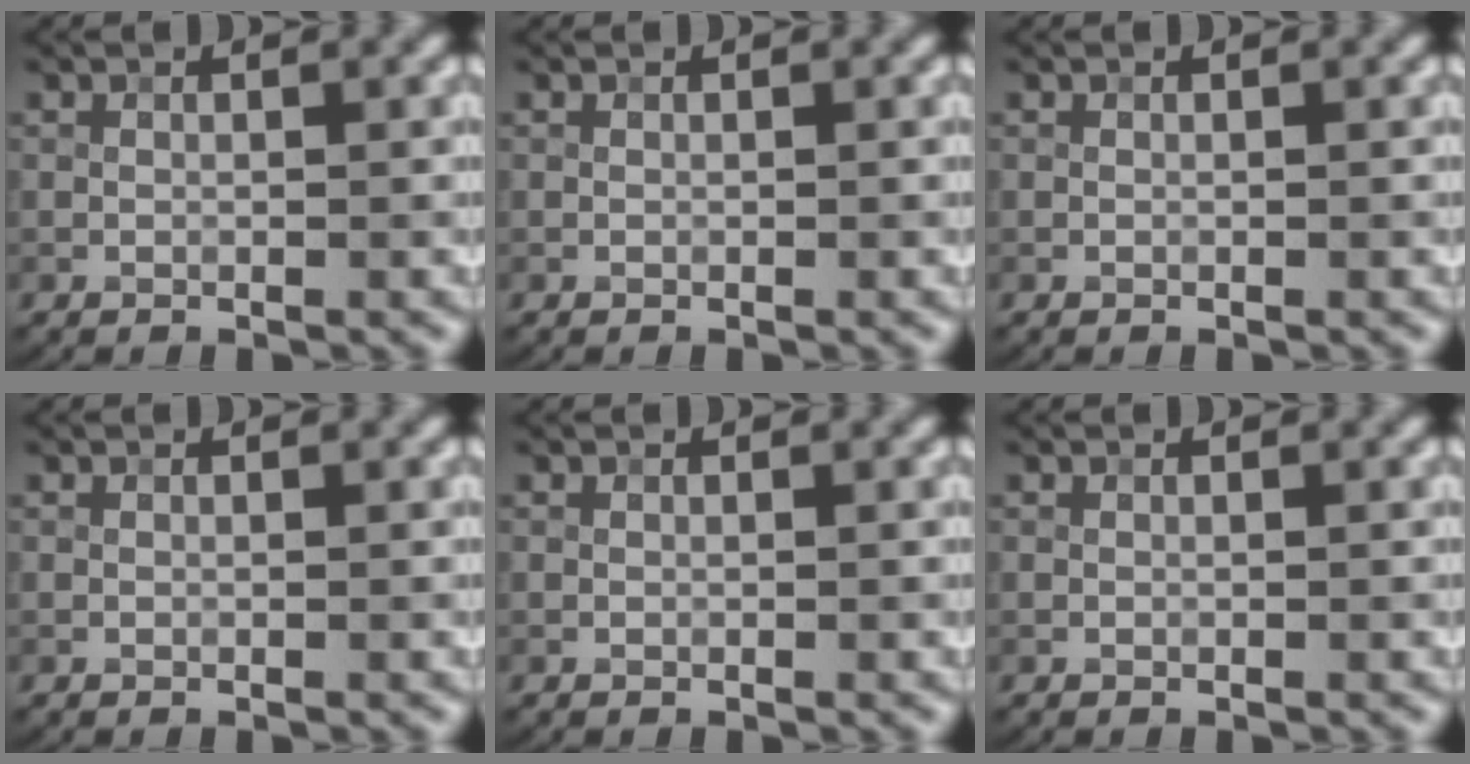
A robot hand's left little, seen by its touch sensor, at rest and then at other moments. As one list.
[{"total": 0.0}, {"total": 0.0}, {"total": 0.0}, {"total": 0.0}, {"total": 0.0}]